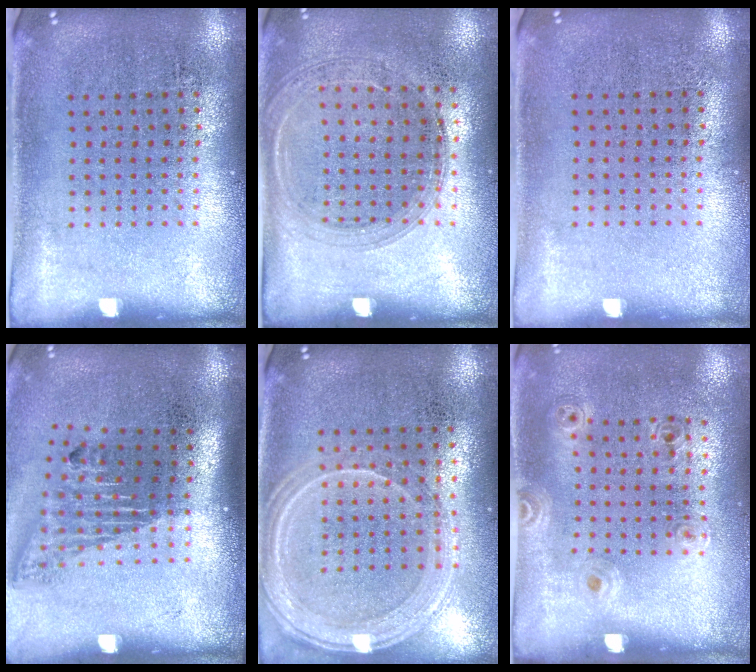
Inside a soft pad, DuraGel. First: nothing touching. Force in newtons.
{"total": 1.5, "press": 1.4, "slide": 0.3}
{"total": 0.0}
{"total": 1.6, "press": 1.1, "slide": 1.1}
{"total": 1.3, "press": 1.3, "slide": 0.1}
{"total": 1.1, "press": 0.9, "slide": 0.7}